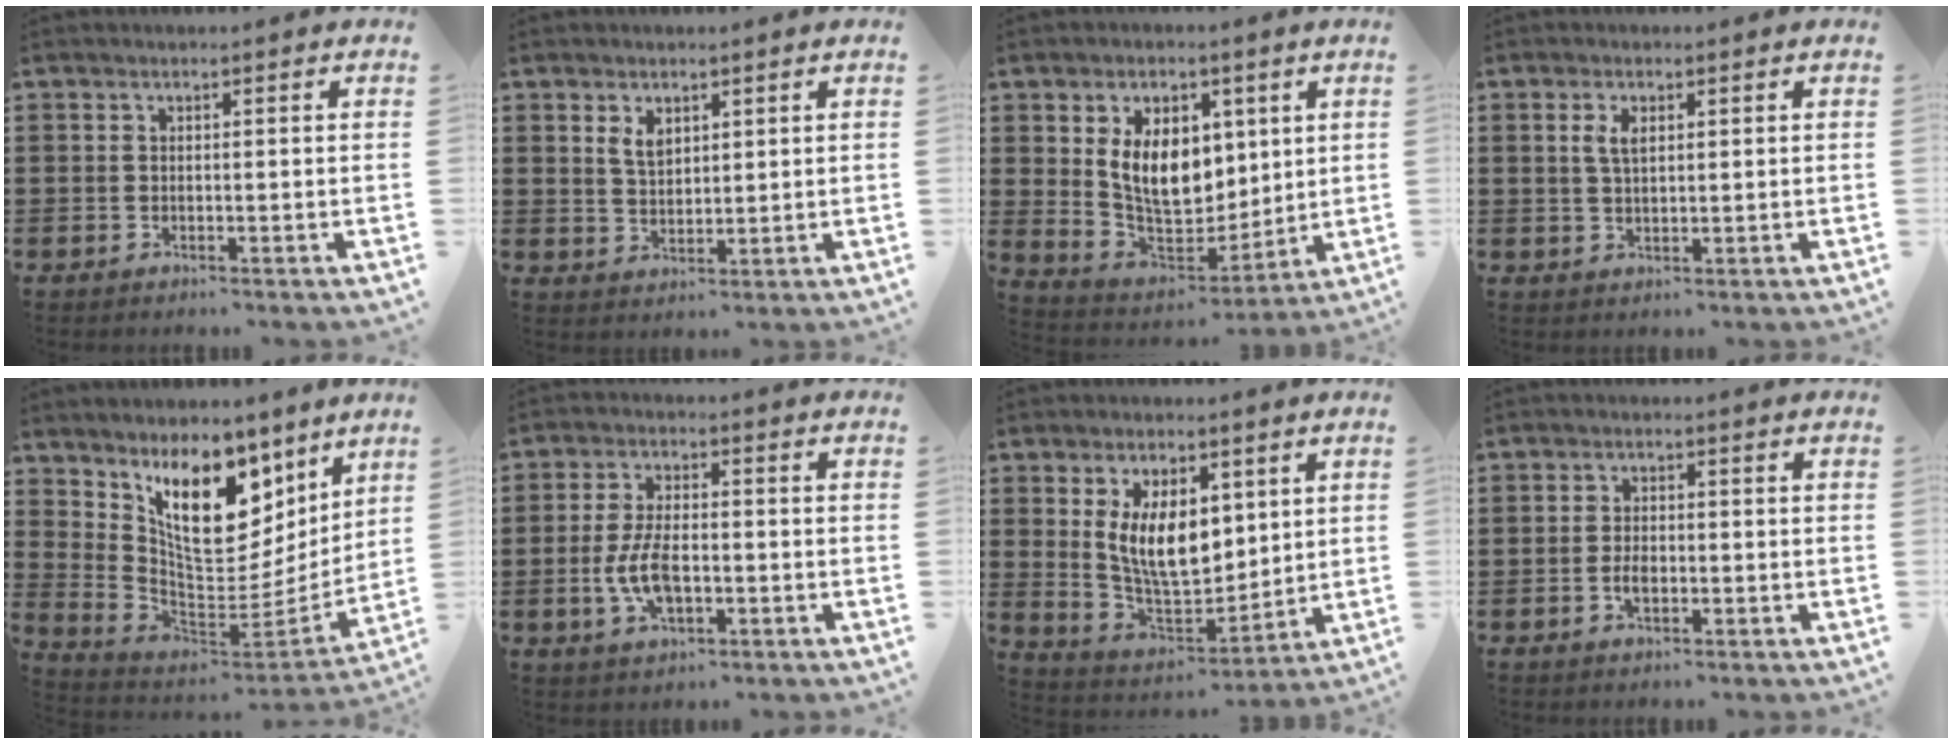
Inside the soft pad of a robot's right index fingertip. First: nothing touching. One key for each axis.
{"total": 3.0, "fx": 1.7, "fy": 1.8, "fz": 1.8, "tx": -0.041, "ty": 0.005, "tz": 0.031}
{"total": 9.5, "fx": 2.5, "fy": 6.6, "fz": 6.4, "tx": -0.141, "ty": 0.006, "tz": 0.044}
{"total": 2.9, "fx": 1.0, "fy": 1.3, "fz": 2.4, "tx": -0.052, "ty": 0.006, "tz": 0.016}
{"total": 13.7, "fx": 7.5, "fy": 7.5, "fz": 8.6, "tx": -0.151, "ty": -0.038, "tz": 0.144}
{"total": 7.0, "fx": -1.5, "fy": 3.4, "fz": 6.0, "tx": -0.138, "ty": -0.001, "tz": -0.033}
{"total": 9.3, "fx": 2.7, "fy": 5.2, "fz": 7.1, "tx": -0.140, "ty": 0.001, "tz": 0.049}
{"total": 2.5, "fx": -0.8, "fy": 1.3, "fz": 2.0, "tx": -0.045, "ty": 0.000, "tz": -0.016}